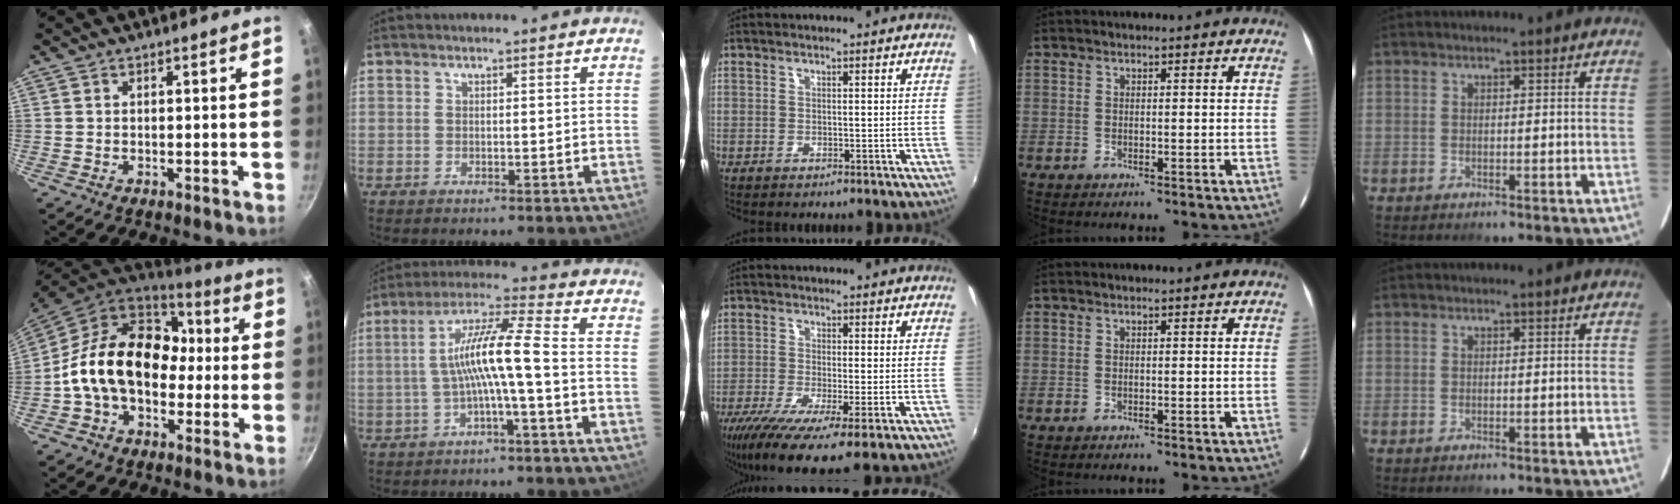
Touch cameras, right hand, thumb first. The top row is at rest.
{"thumb": {"total": 20.4, "force": [-0.4, 14.7, 14.0], "torque": [-0.208, 0.047, -0.017]}, "index": {"total": 9.6, "force": [-2.2, -0.2, 9.4], "torque": [-0.190, 0.019, -0.037]}, "middle": {"total": 10.6, "force": [-5.6, 1.8, 8.8], "torque": [-0.187, -0.043, -0.100]}}